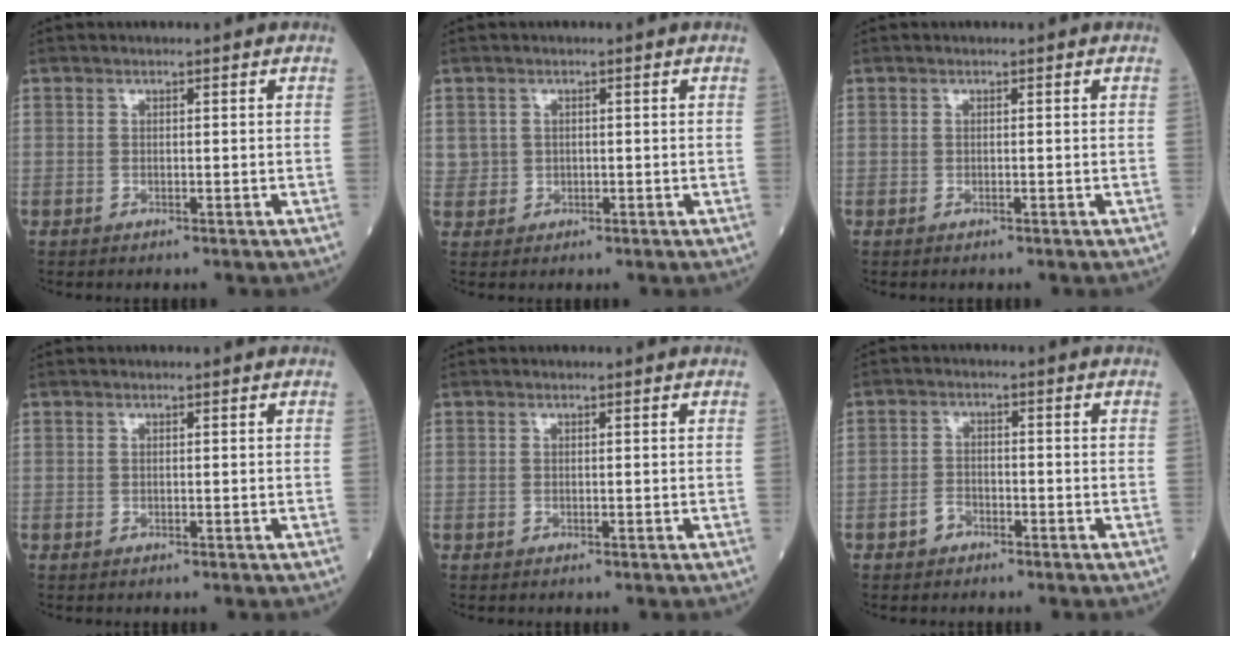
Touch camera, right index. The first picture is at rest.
{"total": 2.2, "force": [0.5, 2.1, 0.2], "torque": [0.005, 0.005, 0.010]}
{"total": 0.0}
{"total": 0.0}
{"total": 0.0}
{"total": 2.3, "force": [-1.5, 1.5, 0.9], "torque": [-0.017, 0.005, -0.028]}